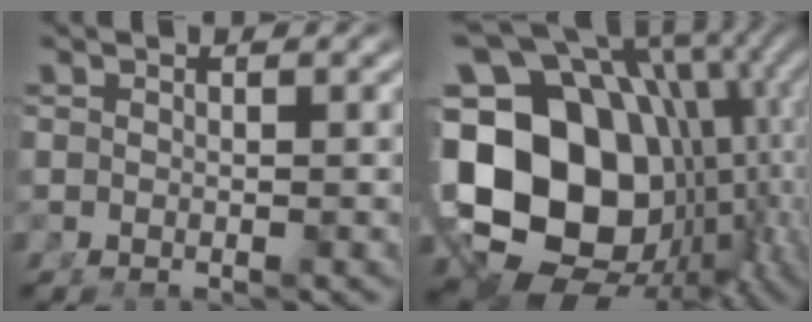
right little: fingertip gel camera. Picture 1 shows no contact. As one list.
[{"total": 30.1, "force": [-2.7, 22.0, 20.3], "torque": [-0.343, -0.070, -0.021]}]